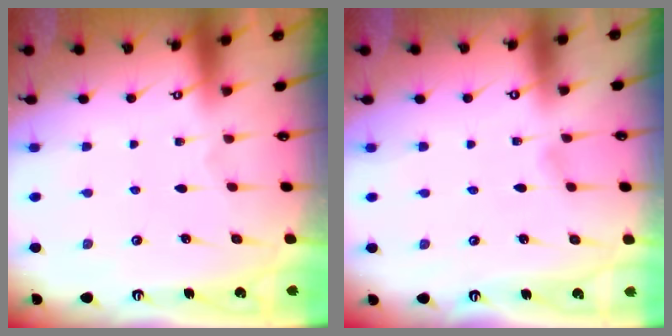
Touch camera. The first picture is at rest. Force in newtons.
{"total": 1.7, "press": 1.7, "slide": 0.2}